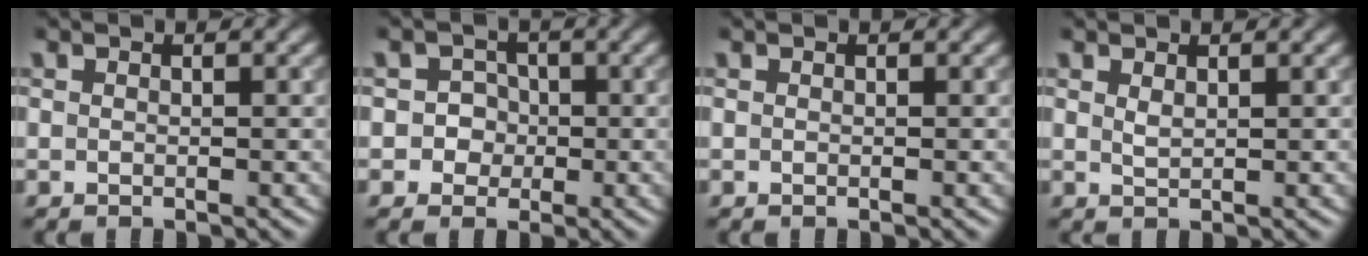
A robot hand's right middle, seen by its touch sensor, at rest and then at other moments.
{"total": 2.5, "force": [-0.2, 2.5, 0.5], "torque": [0.019, 0.010, -0.017]}
{"total": 0.0}
{"total": 0.8, "force": [0.5, 0.3, 0.5], "torque": [-0.015, -0.001, 0.013]}